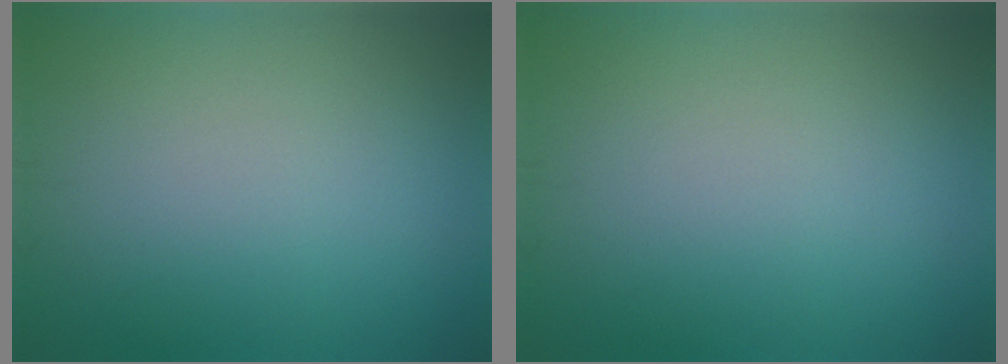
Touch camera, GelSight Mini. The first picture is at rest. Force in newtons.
{"total": 0.0}